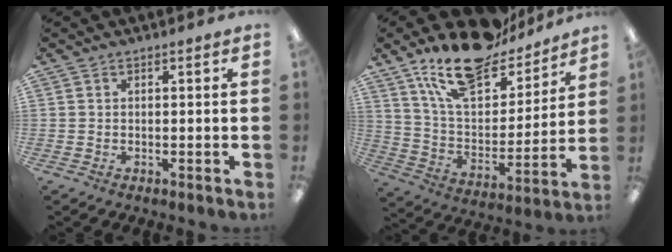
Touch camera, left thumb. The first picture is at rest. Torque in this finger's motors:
{"motor_torque": [1.01, 1.01, 1.37, -1.40, 0.15]}